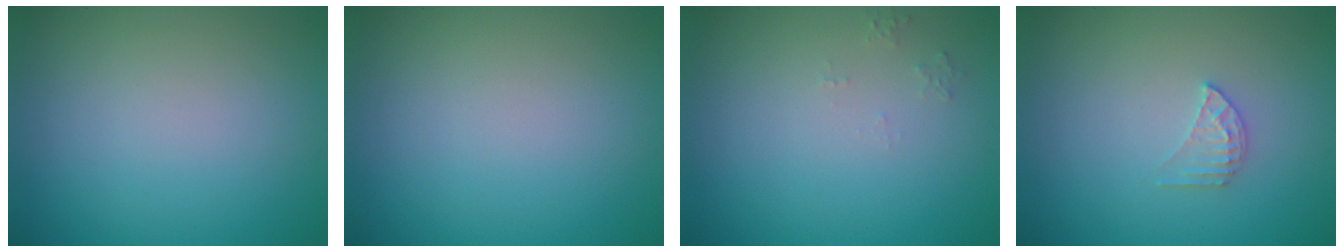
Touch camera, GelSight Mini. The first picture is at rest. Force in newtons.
{"total": 0.0}
{"total": 0.8, "press": 0.7, "slide": 0.2}
{"total": 1.5, "press": 1.5, "slide": 0.2}